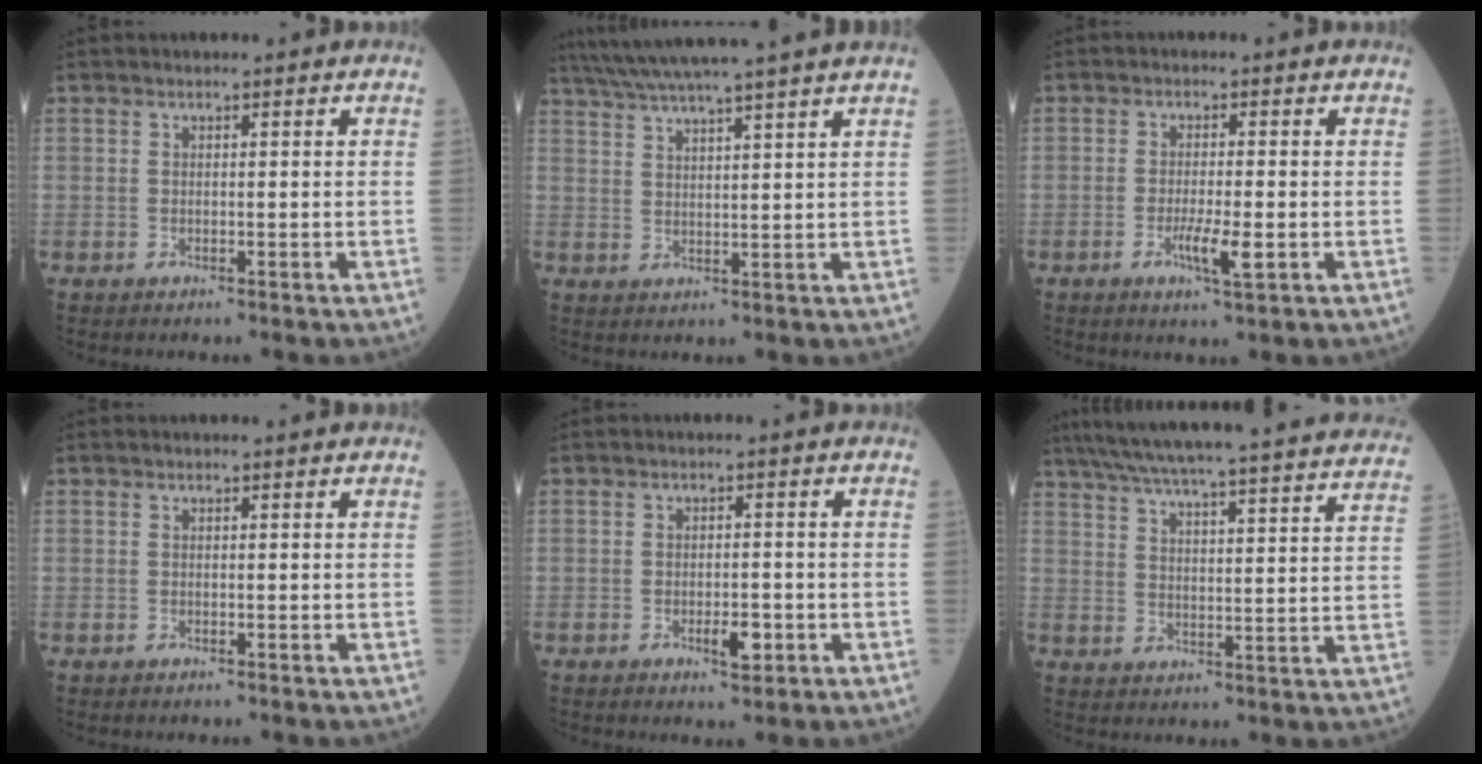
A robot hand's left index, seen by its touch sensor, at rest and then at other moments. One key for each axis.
{"total": 12.9, "fx": 11.2, "fy": -1.7, "fz": 6.2, "tx": -0.109, "ty": 0.006, "tz": 0.159}
{"total": 4.2, "fx": -1.4, "fy": 0.5, "fz": 3.9, "tx": -0.076, "ty": -0.006, "tz": -0.023}
{"total": 0.6, "fx": 0.6, "fy": 0.0, "fz": 0.1, "tx": -0.008, "ty": 0.006, "tz": 0.008}
{"total": 3.3, "fx": -1.4, "fy": 1.2, "fz": 2.8, "tx": -0.045, "ty": 0.001, "tz": -0.016}
{"total": 34.5, "fx": 31.4, "fy": 2.0, "fz": 14.1, "tx": -0.237, "ty": -0.055, "tz": 0.389}